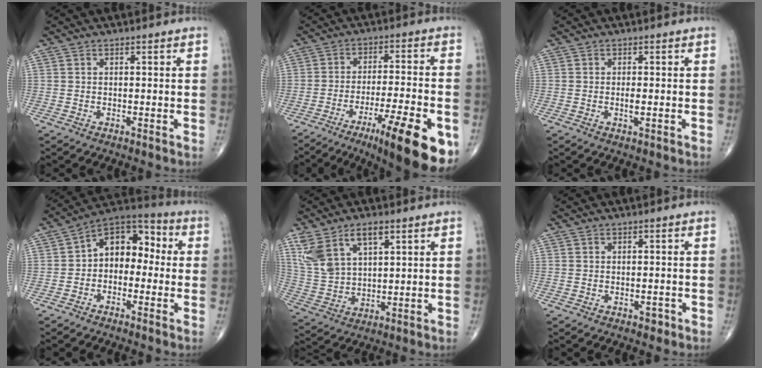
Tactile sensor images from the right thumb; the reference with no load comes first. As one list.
[{"total": 17.4, "force": [-8.7, 3.2, 14.8], "torque": [-0.181, 0.023, -0.126]}, {"total": 1.4, "force": [-0.3, 0.4, 1.3], "torque": [-0.026, -0.003, -0.005]}, {"total": 10.9, "force": [-0.1, 7.5, 7.9], "torque": [-0.080, 0.044, -0.025]}, {"total": 10.6, "force": [5.7, 5.3, 7.1], "torque": [-0.142, -0.015, 0.123]}, {"total": 1.2, "force": [-0.7, 0.7, 0.7], "torque": [-0.005, 0.002, -0.009]}]